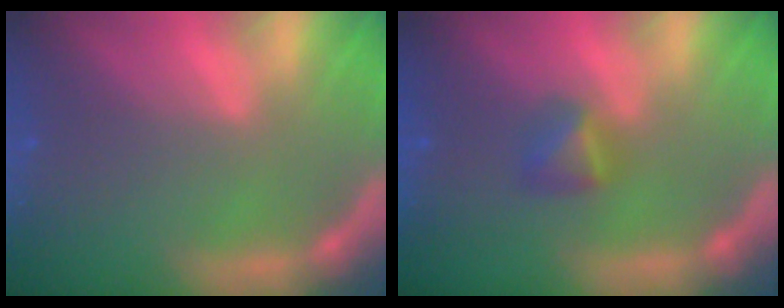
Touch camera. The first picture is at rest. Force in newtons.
{"total": 1.9}